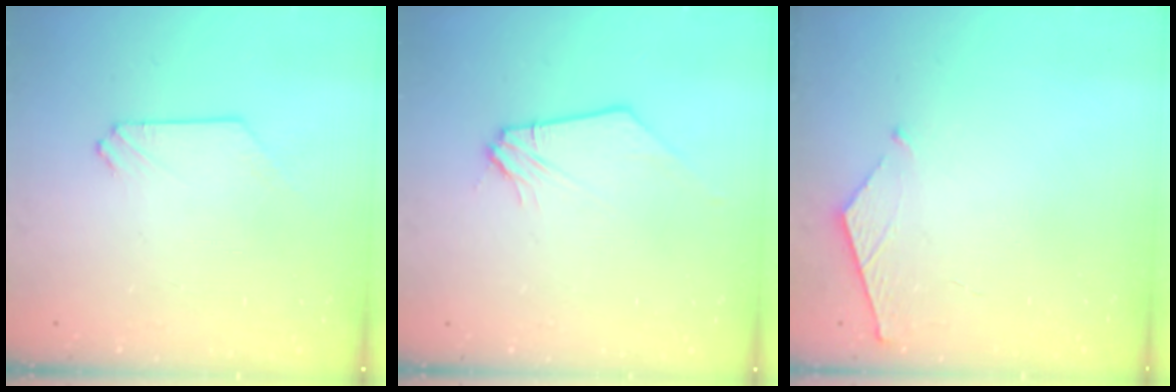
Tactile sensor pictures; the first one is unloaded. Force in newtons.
{"total": 1.2, "press": 1.2, "slide": 0.1}
{"total": 4.9, "press": 4.8, "slide": 0.5}